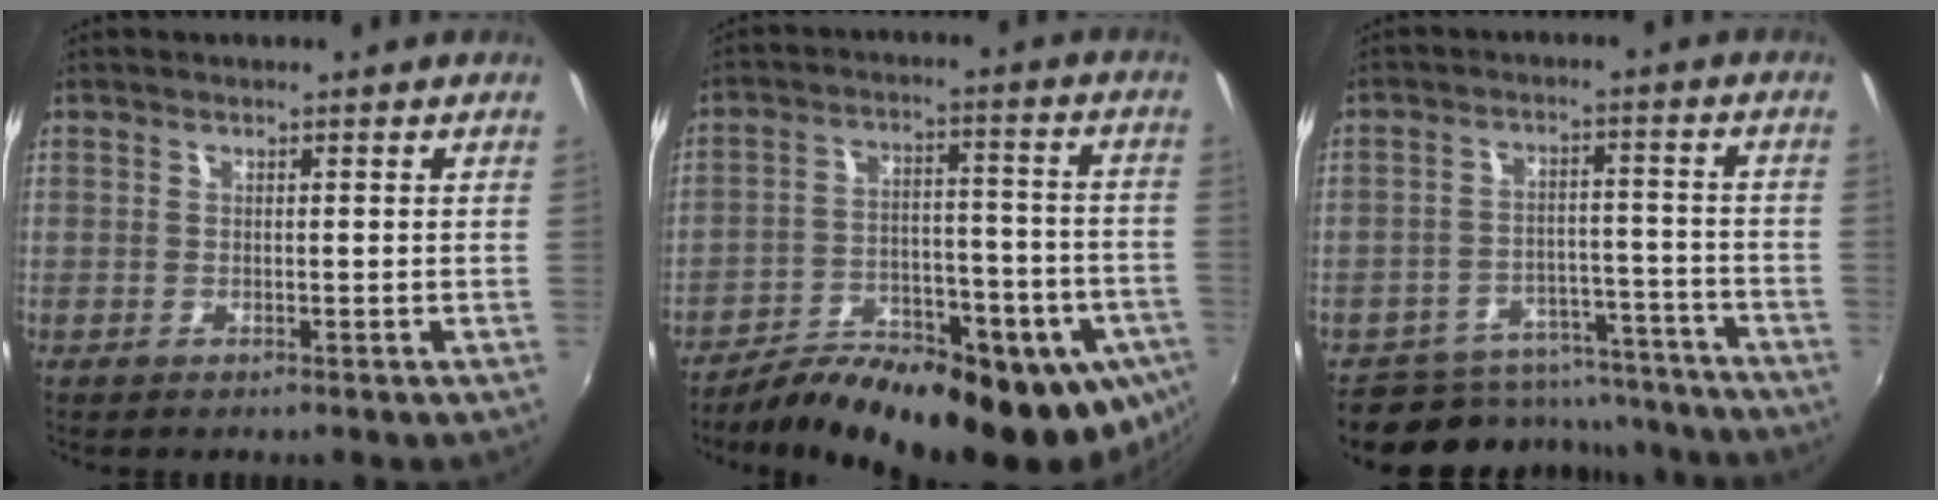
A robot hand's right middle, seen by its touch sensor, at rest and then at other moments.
{"total": 27.5, "force": [-18.4, 10.5, 17.6], "torque": [-0.265, -0.039, -0.249]}
{"total": 15.1, "force": [-13.2, 6.6, 3.1], "torque": [-0.073, 0.038, -0.167]}